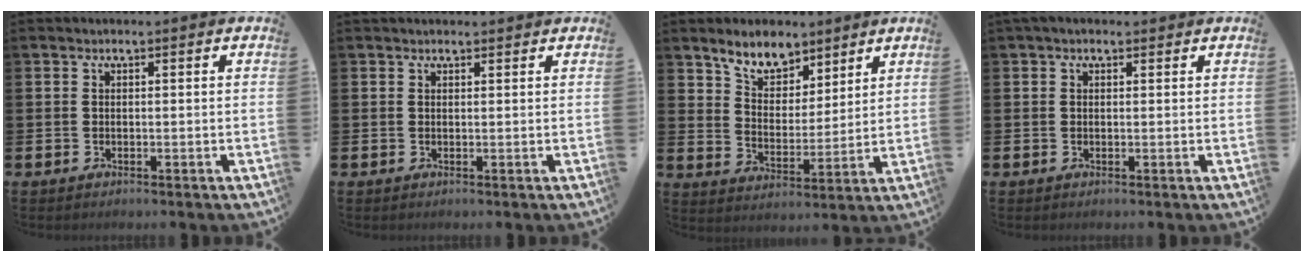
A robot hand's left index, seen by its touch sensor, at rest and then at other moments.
{"total": 0.9, "force": [0.8, 0.2, 0.1], "torque": [0.010, -0.003, 0.013]}
{"total": 7.4, "force": [6.4, 3.2, 2.0], "torque": [-0.054, -0.024, 0.115]}
{"total": 1.1, "force": [0.8, 0.6, 0.5], "torque": [0.001, 0.003, 0.012]}